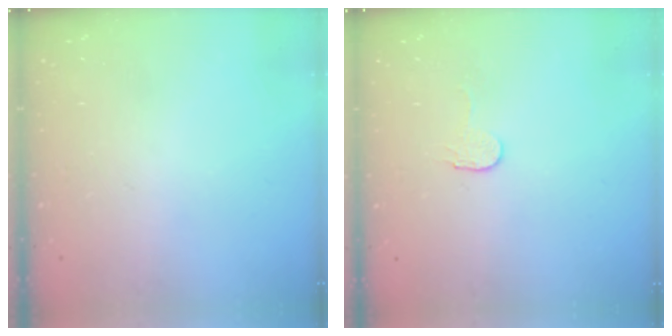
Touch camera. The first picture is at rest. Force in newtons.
{"total": 2.9, "press": 2.9, "slide": 0.3}